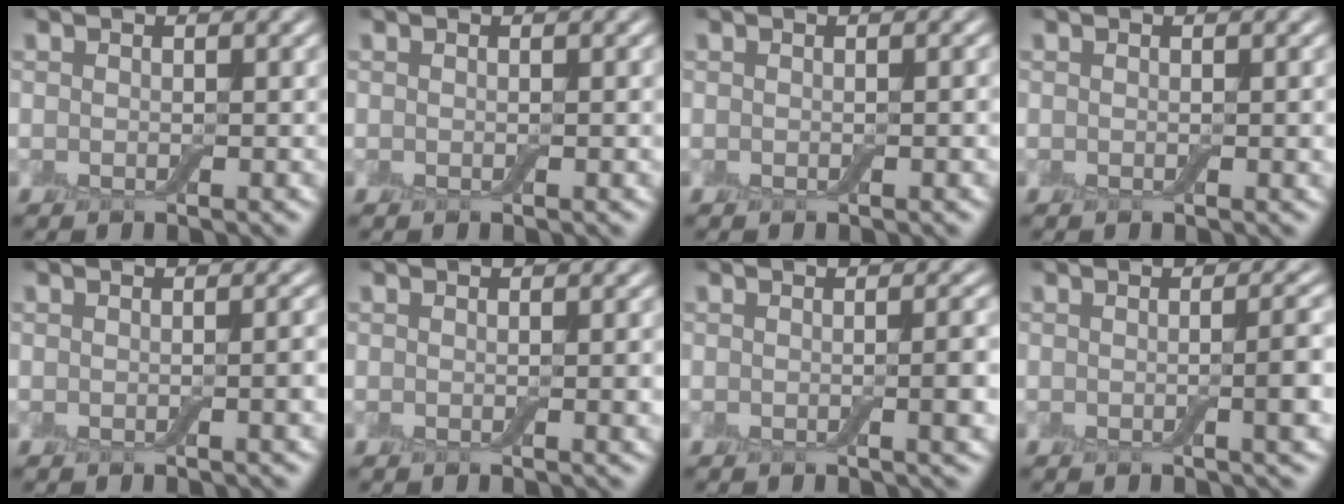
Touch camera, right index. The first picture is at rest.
{"total": 0.0}
{"total": 0.6, "force": [-0.1, 0.0, 0.6], "torque": [-0.007, 0.001, 0.000]}
{"total": 0.6, "force": [0.0, 0.1, 0.6], "torque": [-0.006, -0.001, 0.000]}
{"total": 1.5, "force": [-0.1, 0.3, 1.5], "torque": [-0.018, 0.000, -0.002]}
{"total": 1.0, "force": [0.0, 0.1, 0.9], "torque": [-0.011, -0.001, 0.000]}
{"total": 2.4, "force": [-0.2, 0.5, 2.4], "torque": [-0.027, 0.001, -0.004]}
{"total": 2.9, "force": [-0.2, 0.6, 2.8], "torque": [-0.032, 0.003, -0.005]}